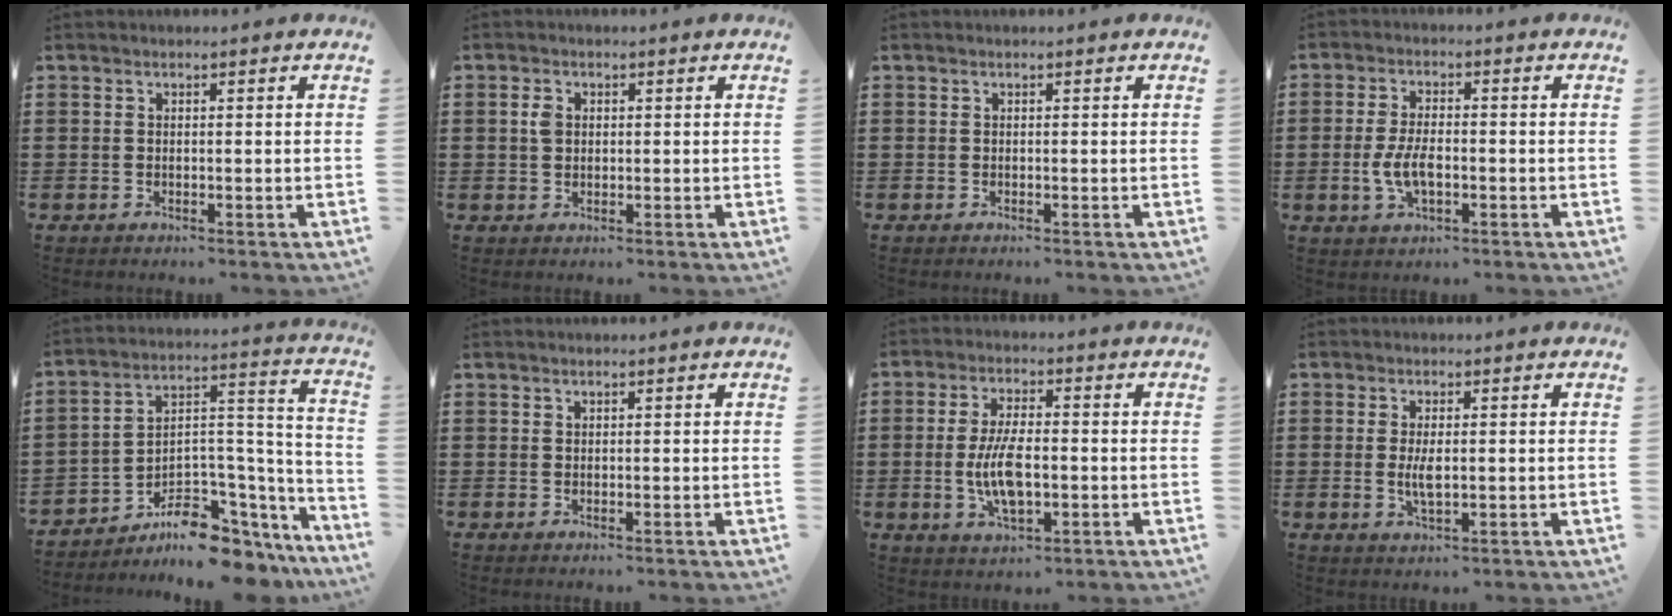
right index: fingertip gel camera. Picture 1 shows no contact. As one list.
[{"total": 1.9, "force": [0.4, 1.3, 1.4], "torque": [-0.030, 0.007, 0.007]}, {"total": 0.0}, {"total": 5.5, "force": [-1.1, 2.6, 4.7], "torque": [-0.110, -0.004, -0.027]}, {"total": 7.7, "force": [-6.0, 3.6, 3.2], "torque": [-0.050, 0.003, -0.104]}, {"total": 0.0}, {"total": 7.5, "force": [-1.1, 3.0, 6.8], "torque": [-0.144, -0.004, -0.025]}, {"total": 3.5, "force": [-0.1, 1.3, 3.3], "torque": [-0.069, -0.003, -0.004]}]